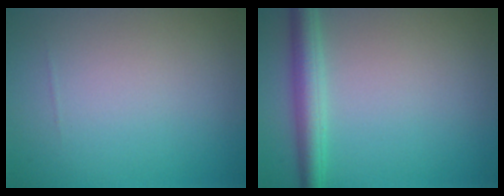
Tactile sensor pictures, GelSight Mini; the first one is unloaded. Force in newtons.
{"total": 3.5, "press": 3.5, "slide": 0.1}